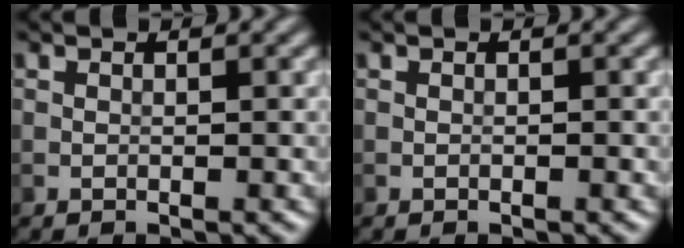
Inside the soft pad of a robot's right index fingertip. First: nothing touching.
{"total": 0.0}